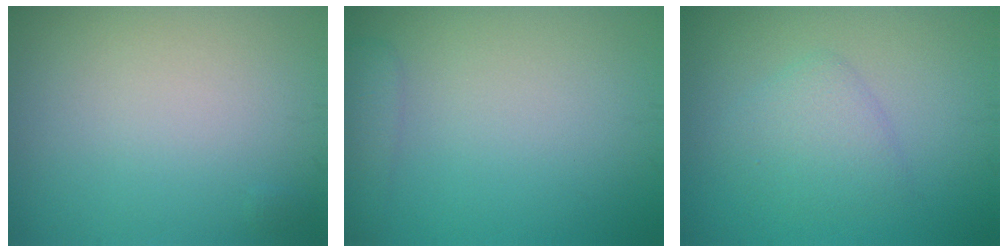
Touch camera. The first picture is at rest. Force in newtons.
{"total": 1.9, "press": 1.9, "slide": 0.1}
{"total": 2.6, "press": 2.6, "slide": 0.2}